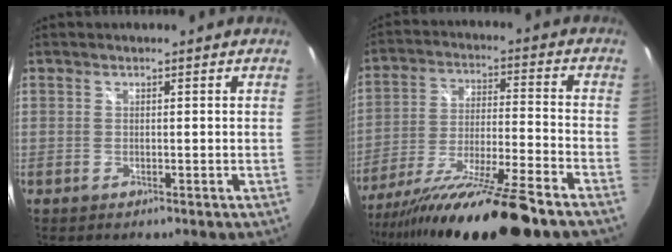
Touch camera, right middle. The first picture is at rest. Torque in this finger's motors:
{"motor_torque": [1.09, -1.05, 0.55, 0.21]}